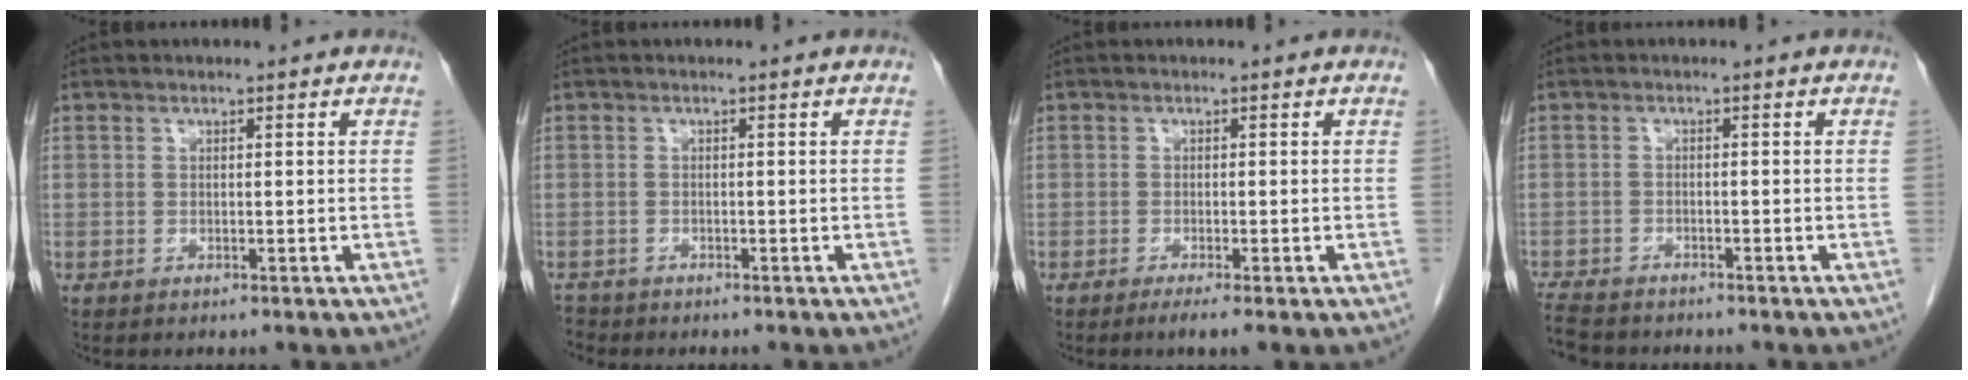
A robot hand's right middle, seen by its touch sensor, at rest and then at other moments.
{"total": 1.7, "force": [-1.6, 0.7, -0.1], "torque": [-0.004, -0.004, -0.029]}
{"total": 2.2, "force": [-1.4, 0.0, 1.7], "torque": [-0.027, -0.006, -0.023]}
{"total": 7.0, "force": [-6.1, 2.1, 2.5], "torque": [-0.051, -0.013, -0.101]}